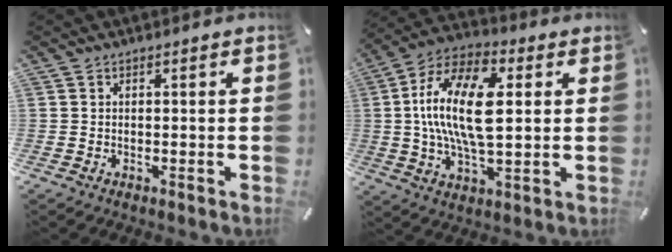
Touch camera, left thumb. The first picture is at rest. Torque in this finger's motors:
{"motor_torque": [2.53, 2.48, 2.09, -0.67, 0.32]}